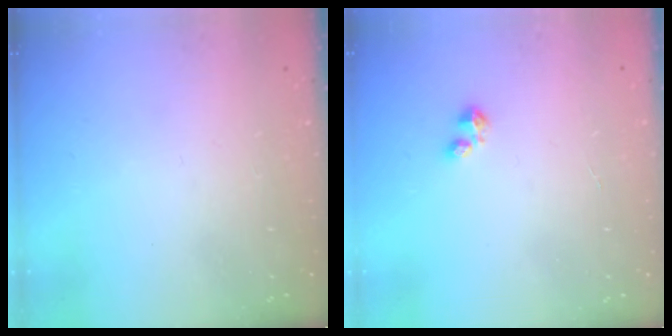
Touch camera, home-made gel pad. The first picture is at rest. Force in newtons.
{"total": 2.4, "press": 2.4, "slide": 0.3}